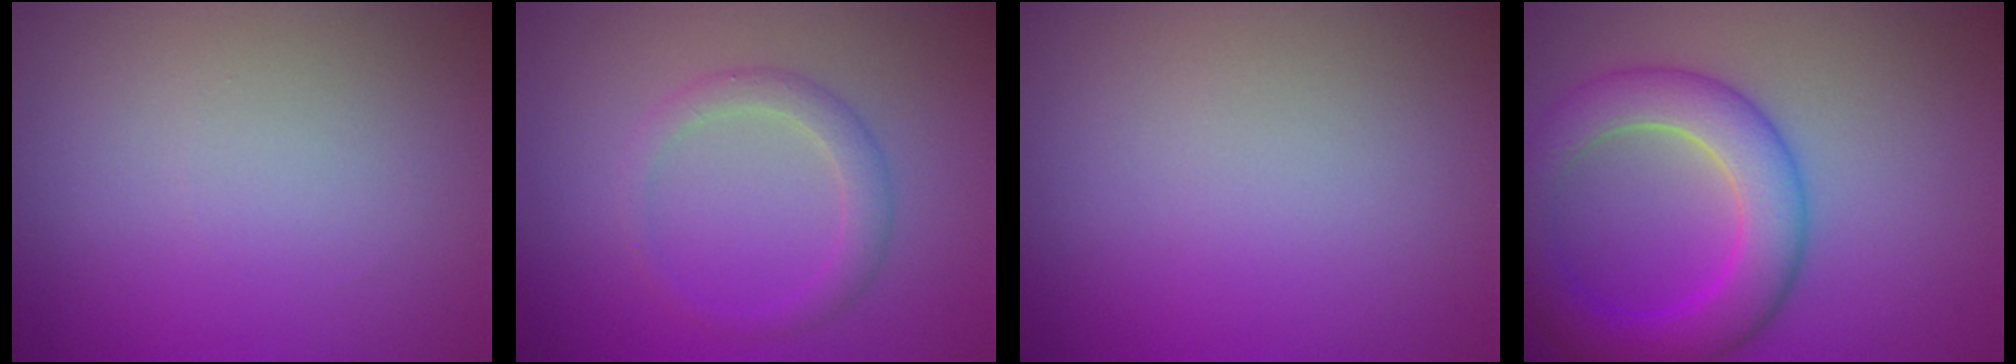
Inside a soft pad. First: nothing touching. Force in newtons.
{"total": 2.2, "press": 2.2, "slide": 0.1}
{"total": 0.0}
{"total": 6.5, "press": 6.5, "slide": 0.1}